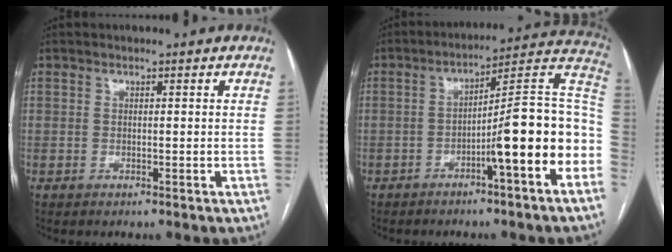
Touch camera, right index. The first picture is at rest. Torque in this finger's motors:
{"motor_torque": [2.12, -0.02, 1.05, 0.21]}